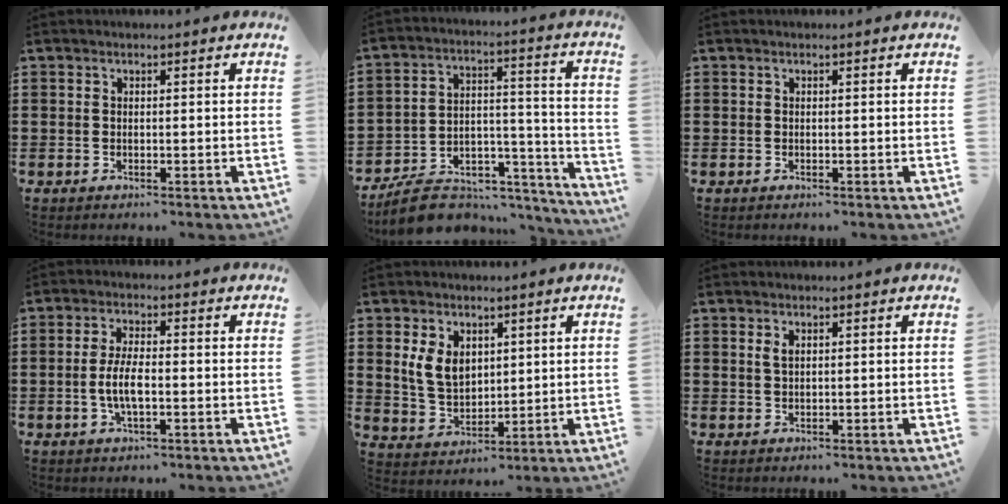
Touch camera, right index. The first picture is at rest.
{"total": 8.8, "force": [-7.5, 3.5, 3.1], "torque": [-0.059, 0.021, -0.142]}
{"total": 0.0}
{"total": 4.9, "force": [-1.0, 1.6, 4.5], "torque": [-0.107, -0.004, -0.028]}
{"total": 6.7, "force": [2.1, 4.8, 4.1], "torque": [-0.110, 0.010, 0.035]}
{"total": 1.4, "force": [0.6, 0.7, 1.0], "torque": [-0.023, 0.004, 0.011]}